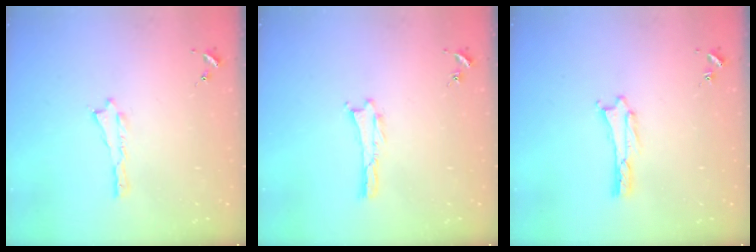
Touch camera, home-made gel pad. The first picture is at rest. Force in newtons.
{"total": 0.0}
{"total": 1.1, "press": 1.1, "slide": 0.1}